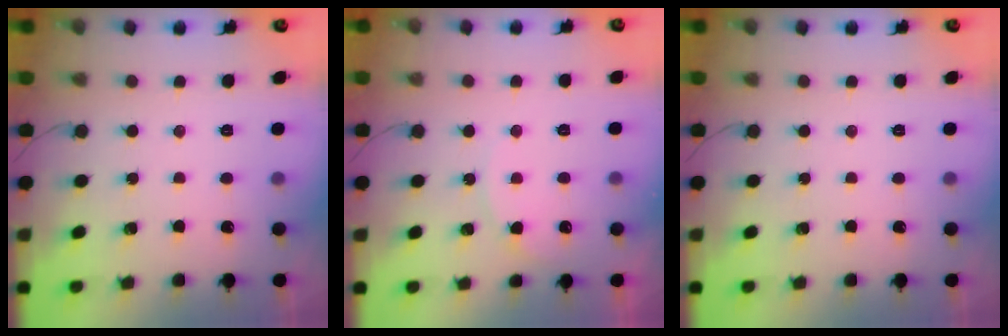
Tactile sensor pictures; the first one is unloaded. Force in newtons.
{"total": 4.5, "press": 4.5, "slide": 0.6}
{"total": 0.0}